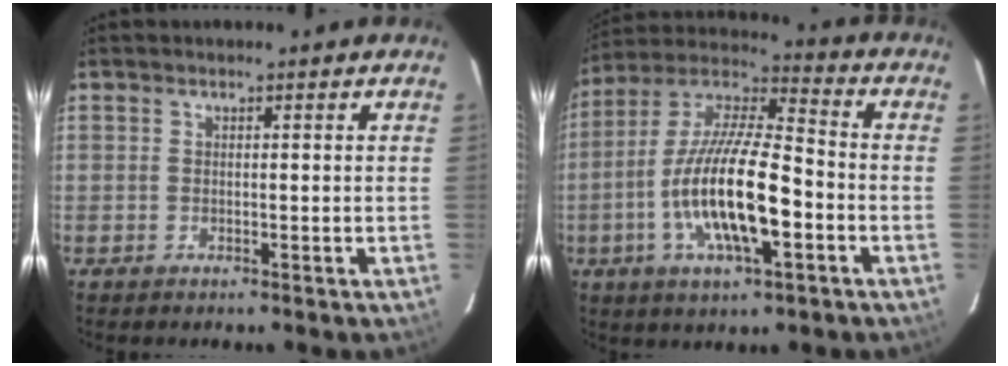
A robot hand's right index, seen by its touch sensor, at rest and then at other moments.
{"total": 18.1, "force": [-5.1, 5.2, 16.5], "torque": [-0.322, -0.009, -0.098]}